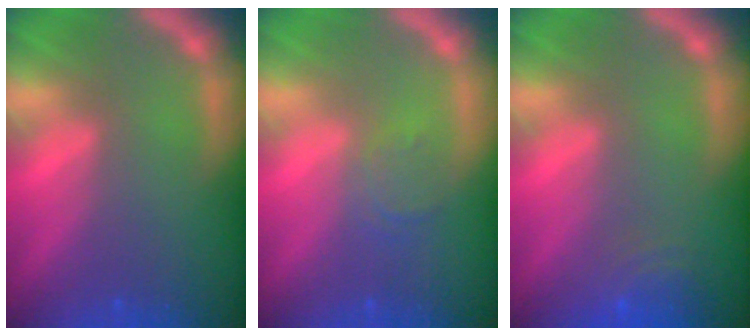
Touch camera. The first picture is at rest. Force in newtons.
{"total": 1.9}
{"total": 4.0}